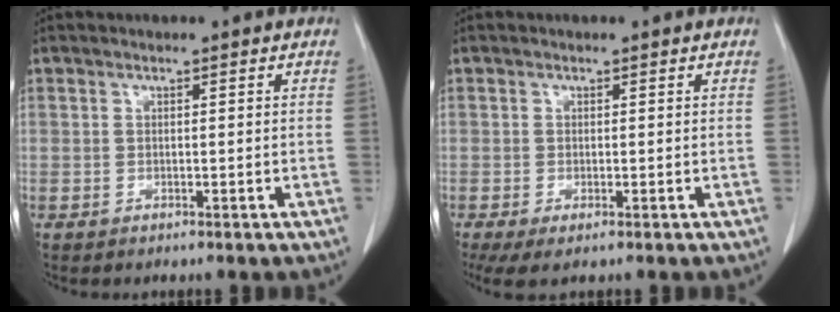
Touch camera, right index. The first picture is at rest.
{"total": 3.5, "force": [-1.9, 1.2, 2.8], "torque": [-0.050, -0.014, -0.029]}